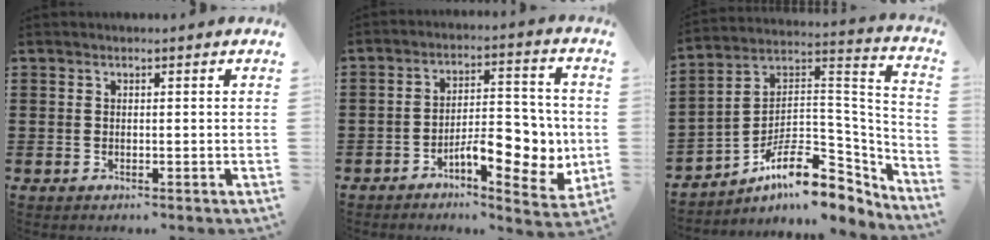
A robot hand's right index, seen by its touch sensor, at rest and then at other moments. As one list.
[{"total": 9.3, "force": [-3.1, 4.0, 7.8], "torque": [-0.093, -0.001, -0.052]}, {"total": 11.6, "force": [-6.6, 5.8, 7.5], "torque": [-0.125, -0.002, -0.120]}]